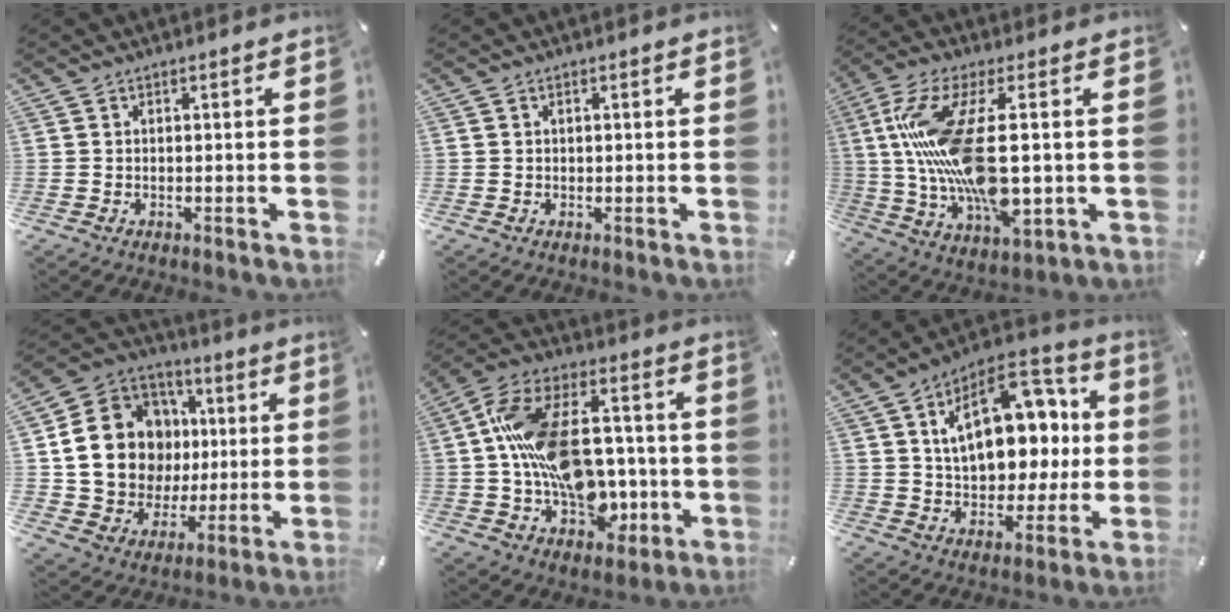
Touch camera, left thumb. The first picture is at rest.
{"total": 0.7, "force": [0.1, 0.5, 0.4], "torque": [-0.009, 0.002, 0.002]}
{"total": 21.7, "force": [2.1, 8.5, 19.8], "torque": [-0.423, -0.022, 0.033]}
{"total": 18.8, "force": [2.2, 16.2, 9.3], "torque": [-0.173, -0.006, 0.061]}
{"total": 21.8, "force": [-0.4, 15.4, 15.5], "torque": [-0.290, 0.018, 0.006]}
{"total": 20.9, "force": [4.9, 13.2, 15.4], "torque": [-0.237, -0.012, 0.084]}